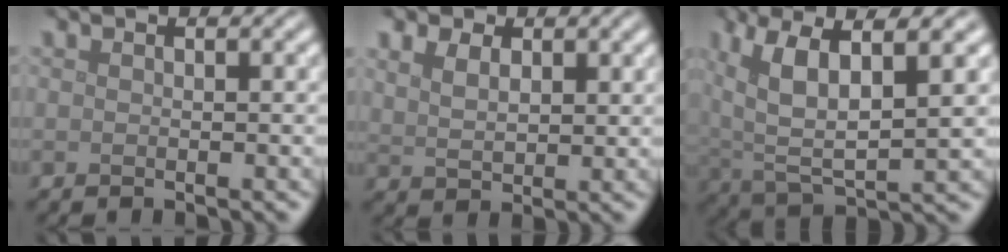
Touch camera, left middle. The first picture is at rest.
{"total": 3.7, "force": [1.8, 2.4, 2.1], "torque": [-0.051, 0.007, 0.025]}
{"total": 9.1, "force": [3.8, 3.5, 7.5], "torque": [-0.167, 0.007, 0.074]}